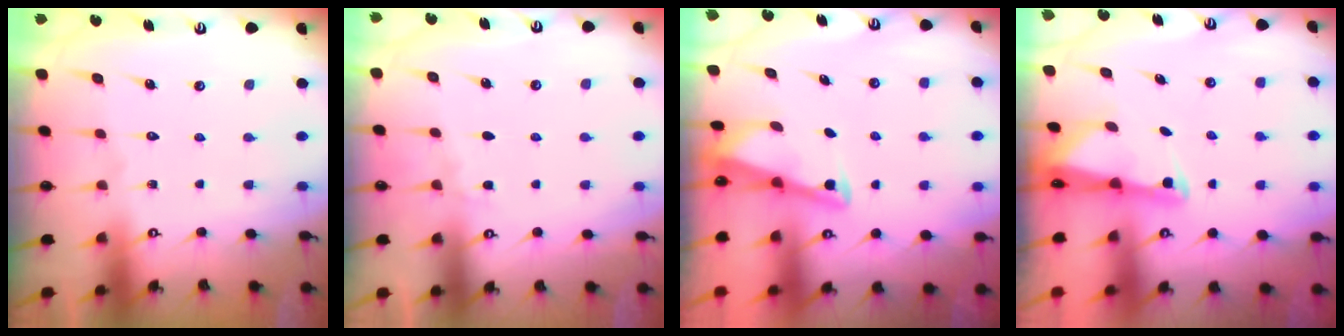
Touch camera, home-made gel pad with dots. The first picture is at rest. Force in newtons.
{"total": 3.0, "press": 2.9, "slide": 0.4}
{"total": 2.9, "press": 2.9, "slide": 0.4}
{"total": 1.8, "press": 1.8, "slide": 0.4}